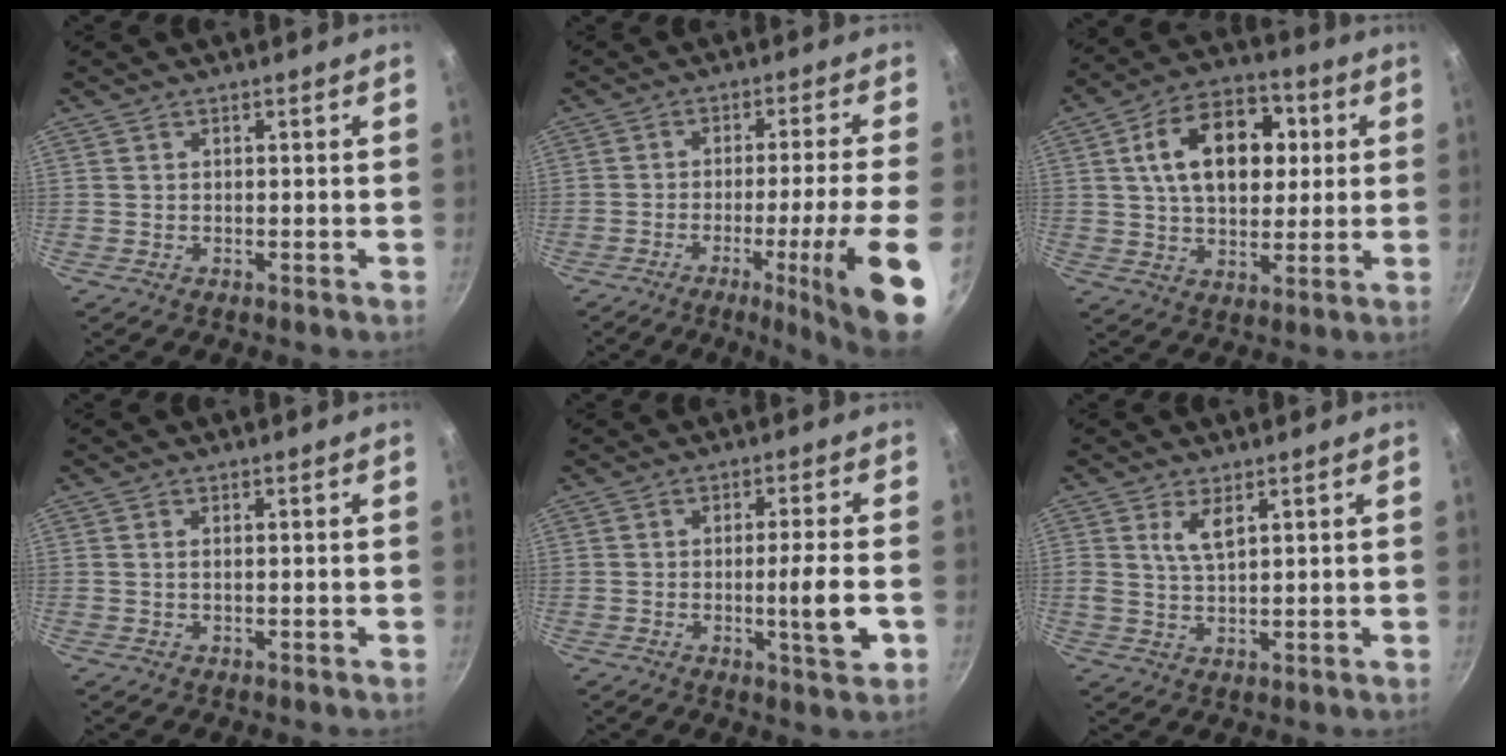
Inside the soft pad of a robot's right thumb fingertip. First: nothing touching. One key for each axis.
{"total": 15.2, "fx": -5.5, "fy": 0.2, "fz": 14.1, "tx": -0.200, "ty": 0.016, "tz": -0.077}
{"total": 17.4, "fx": 3.8, "fy": 11.3, "fz": 12.7, "tx": -0.165, "ty": 0.011, "tz": 0.051}
{"total": 0.8, "fx": 0.2, "fy": 0.3, "fz": 0.7, "tx": -0.015, "ty": 0.000, "tz": 0.002}
{"total": 7.5, "fx": -1.6, "fy": 0.3, "fz": 7.3, "tx": -0.116, "ty": 0.002, "tz": -0.026}
{"total": 4.2, "fx": 2.0, "fy": 1.6, "fz": 3.3, "tx": -0.062, "ty": -0.015, "tz": 0.041}